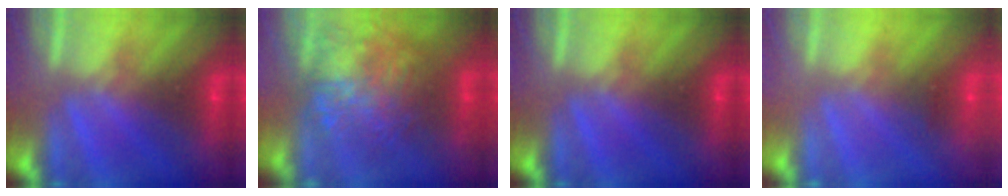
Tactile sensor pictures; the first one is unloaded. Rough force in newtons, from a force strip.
{"total": 9.2}
{"total": 0.0}
{"total": 2.4}